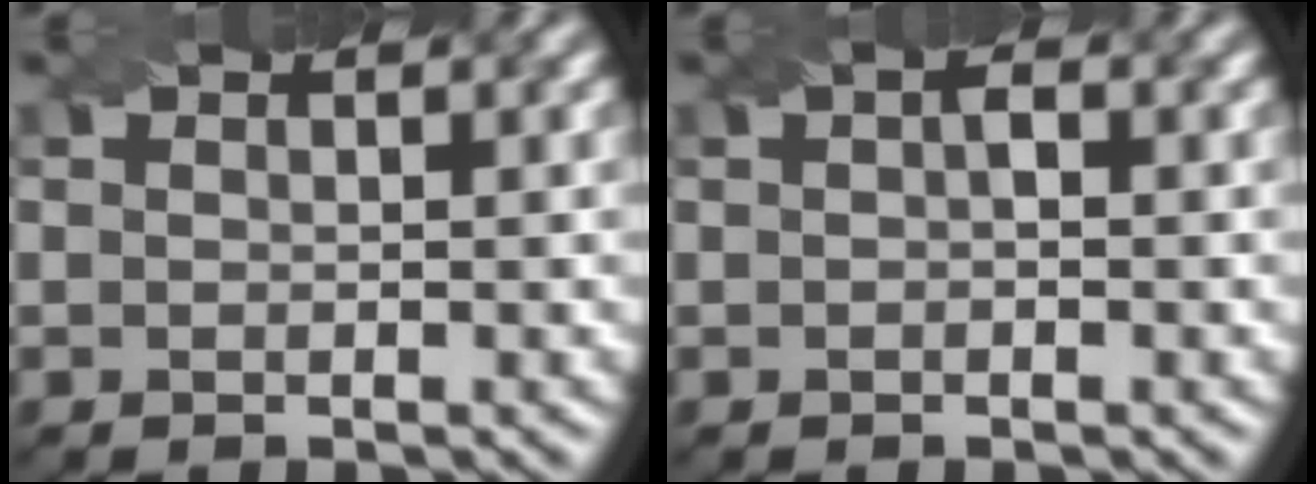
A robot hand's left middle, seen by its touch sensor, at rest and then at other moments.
{"total": 0.9, "force": [-0.1, 0.4, 0.8], "torque": [-0.017, 0.003, 0.000]}